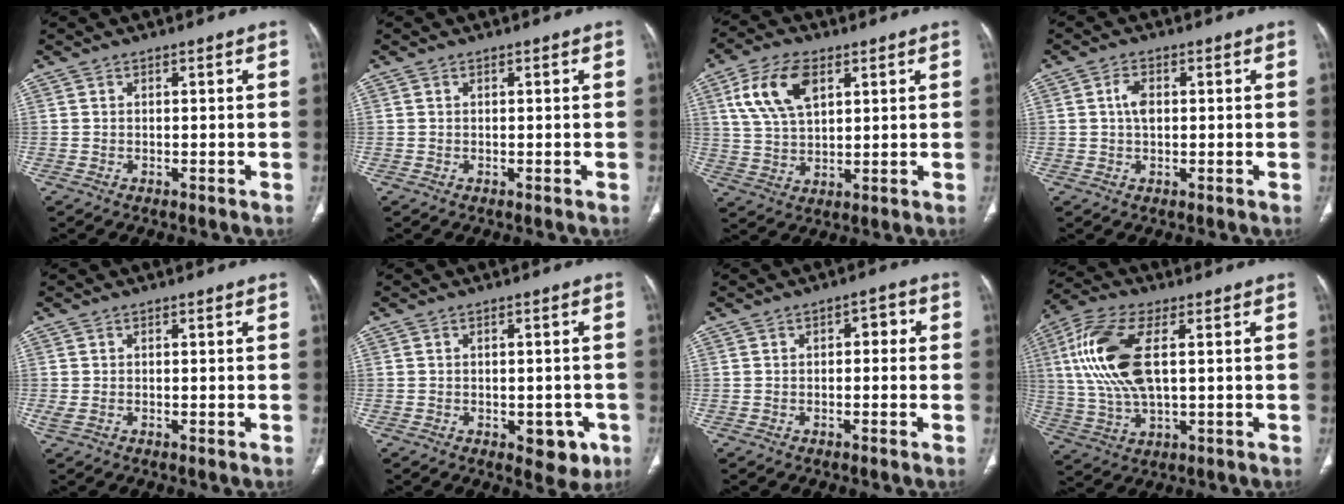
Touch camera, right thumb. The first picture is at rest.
{"total": 0.0}
{"total": 11.5, "force": [4.7, 6.2, 8.5], "torque": [-0.159, -0.005, 0.093]}
{"total": 3.3, "force": [0.5, 1.9, 2.6], "torque": [-0.051, 0.003, 0.007]}
{"total": 1.3, "force": [-0.2, 0.6, 1.1], "torque": [-0.035, -0.001, -0.001]}
{"total": 6.0, "force": [-2.3, 3.5, 4.3], "torque": [-0.023, 0.004, -0.020]}
{"total": 3.0, "force": [0.3, 1.8, 2.4], "torque": [-0.018, 0.011, -0.005]}
{"total": 15.6, "force": [3.0, 7.1, 13.6], "torque": [-0.300, 0.003, 0.060]}